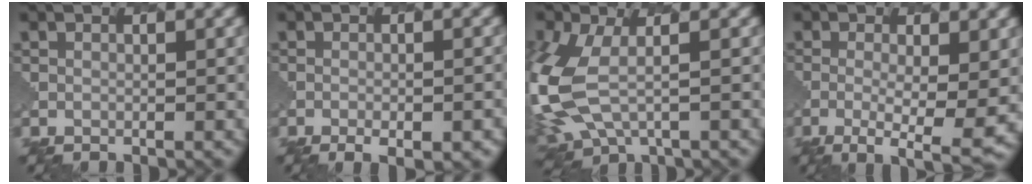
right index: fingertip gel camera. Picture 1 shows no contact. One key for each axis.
{"total": 4.5, "fx": -2.3, "fy": 1.7, "fz": 3.5, "tx": -0.042, "ty": 0.005, "tz": -0.019}
{"total": 8.3, "fx": -0.4, "fy": 4.9, "fz": 6.7, "tx": -0.182, "ty": -0.026, "tz": -0.006}
{"total": 6.0, "fx": -1.7, "fy": 1.5, "fz": 5.6, "tx": -0.091, "ty": -0.013, "tz": -0.023}